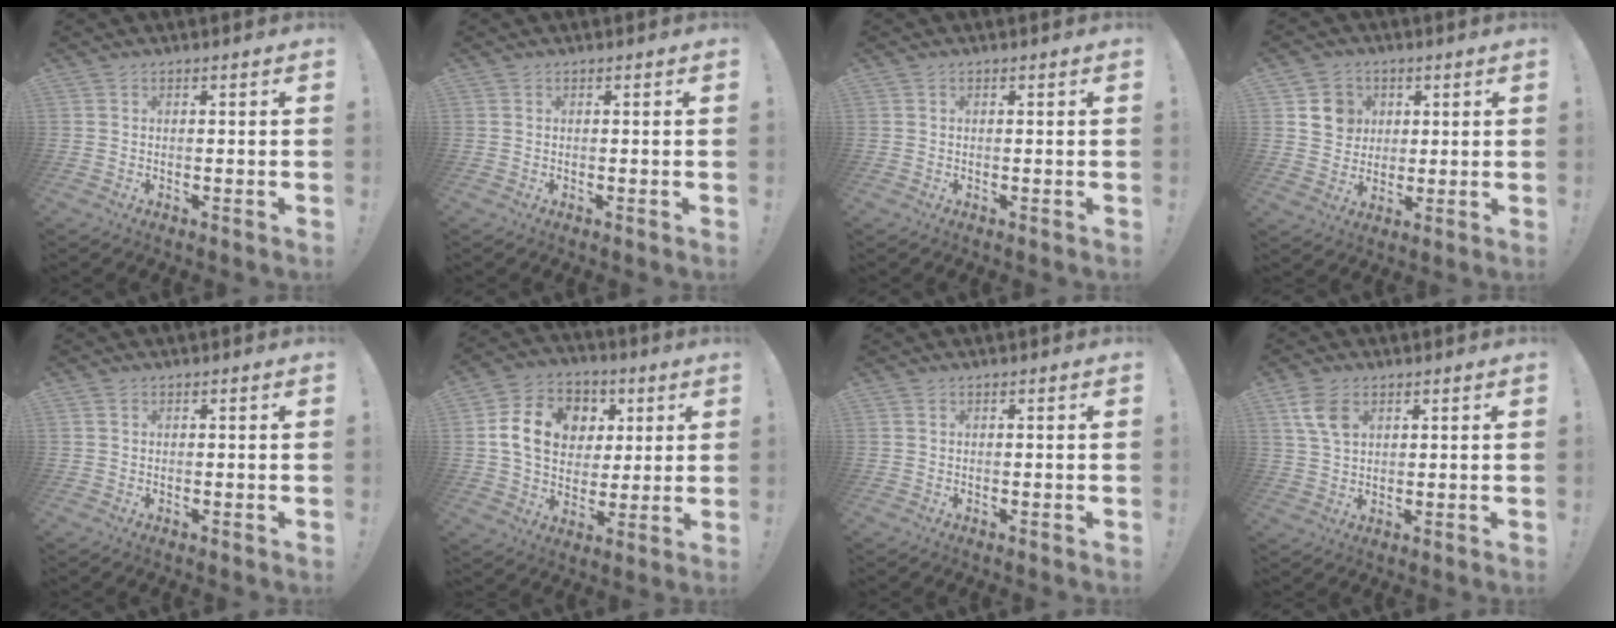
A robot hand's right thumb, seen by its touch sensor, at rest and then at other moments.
{"total": 0.0}
{"total": 0.0}
{"total": 8.7, "force": [3.3, 7.9, 1.6], "torque": [-0.011, -0.019, 0.068]}
{"total": 0.6, "force": [0.2, 0.5, 0.1], "torque": [-0.002, 0.003, 0.004]}
{"total": 16.1, "force": [4.2, 12.7, 8.8], "torque": [-0.123, -0.006, 0.088]}
{"total": 0.0}
{"total": 7.4, "force": [3.1, 4.8, 4.7], "torque": [-0.085, -0.006, 0.061]}